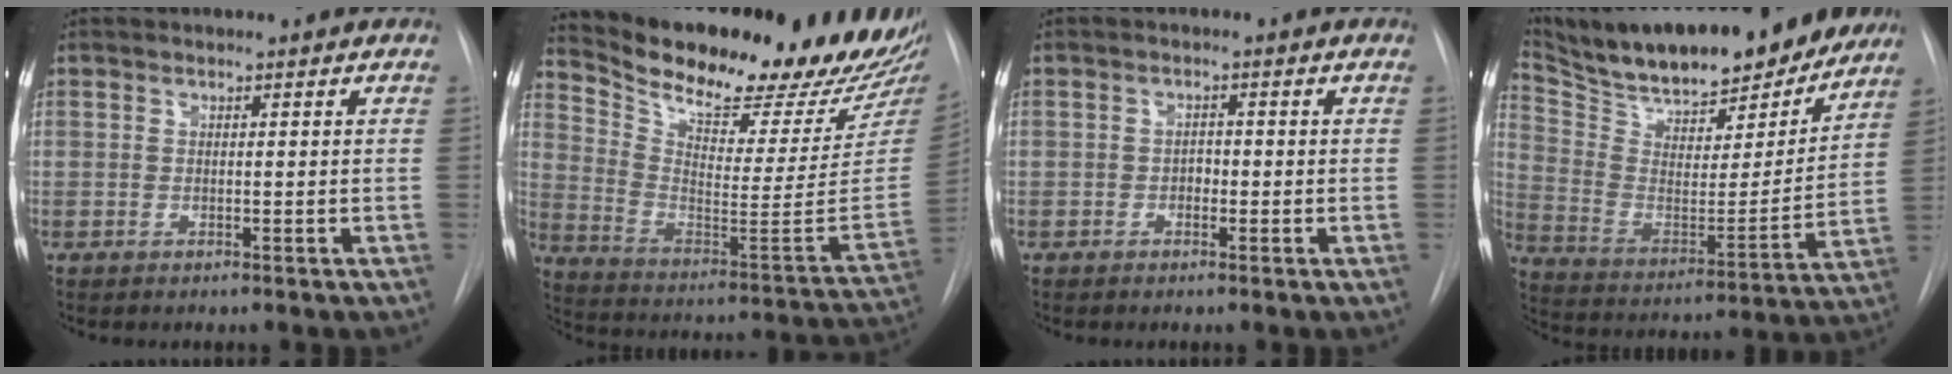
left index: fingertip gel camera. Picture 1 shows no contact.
{"total": 27.8, "force": [24.1, 5.2, 12.8], "torque": [-0.213, -0.068, 0.338]}
{"total": 1.3, "force": [-0.5, 0.9, 0.8], "torque": [-0.008, 0.003, -0.011]}
{"total": 27.3, "force": [23.0, 7.3, 12.7], "torque": [-0.227, -0.011, 0.341]}